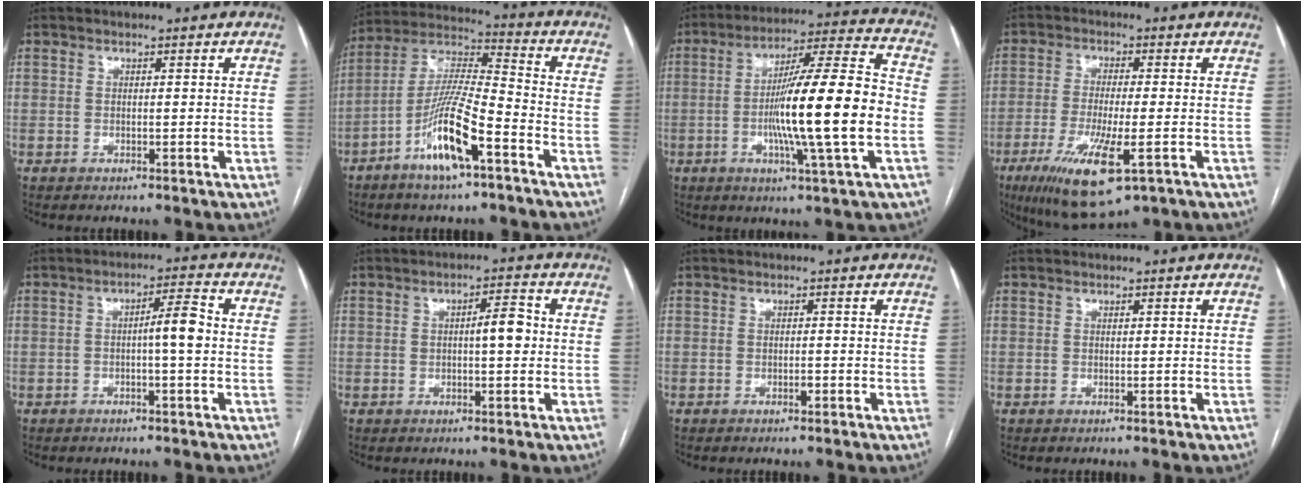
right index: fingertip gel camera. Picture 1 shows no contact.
{"total": 13.3, "force": [-6.5, 1.6, 11.5], "torque": [-0.230, -0.005, -0.124]}
{"total": 18.4, "force": [-3.1, -0.5, 18.2], "torque": [-0.301, 0.001, -0.058]}
{"total": 12.1, "force": [-5.3, 2.2, 10.6], "torque": [-0.201, -0.034, -0.086]}
{"total": 4.6, "force": [-0.6, 0.2, 4.5], "torque": [-0.071, 0.013, -0.009]}
{"total": 4.2, "force": [0.1, 0.8, 4.1], "torque": [-0.065, 0.012, -0.001]}
{"total": 0.6, "force": [-0.5, 0.0, 0.4], "torque": [-0.009, 0.001, -0.008]}
{"total": 0.0}